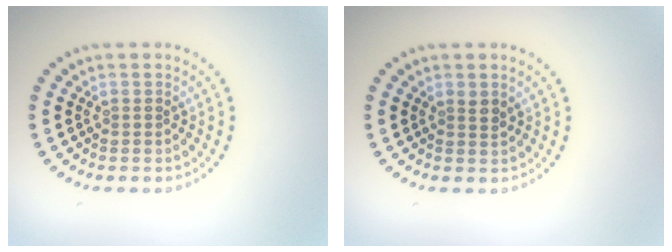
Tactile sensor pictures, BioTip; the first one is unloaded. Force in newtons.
{"total": 0.9, "press": 0.8, "slide": 0.5}